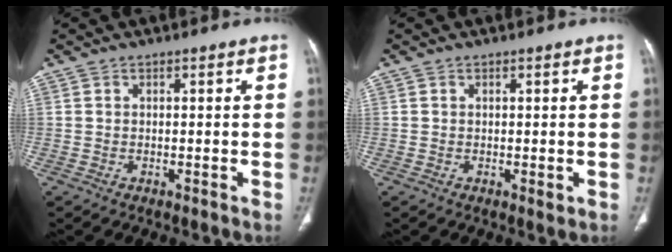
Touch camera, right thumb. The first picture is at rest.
{"total": 0.9, "force": [0.0, 0.4, 0.8], "torque": [-0.011, -0.004, 0.002]}